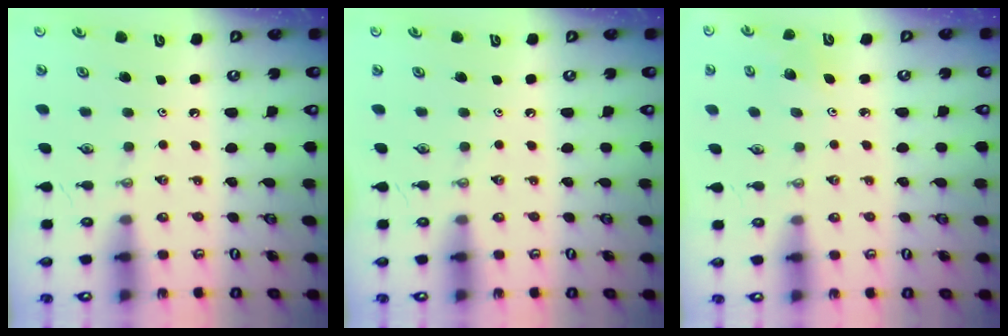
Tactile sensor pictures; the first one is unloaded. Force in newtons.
{"total": 0.0}
{"total": 2.8, "press": 2.8, "slide": 0.3}